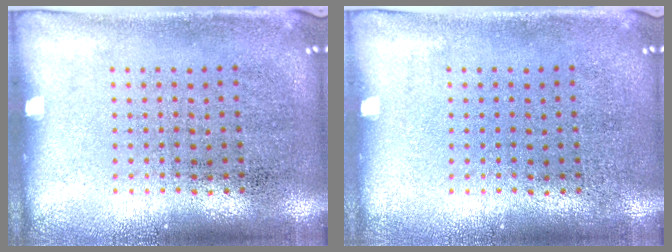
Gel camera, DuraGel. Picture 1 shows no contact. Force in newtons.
{"total": 0.0}